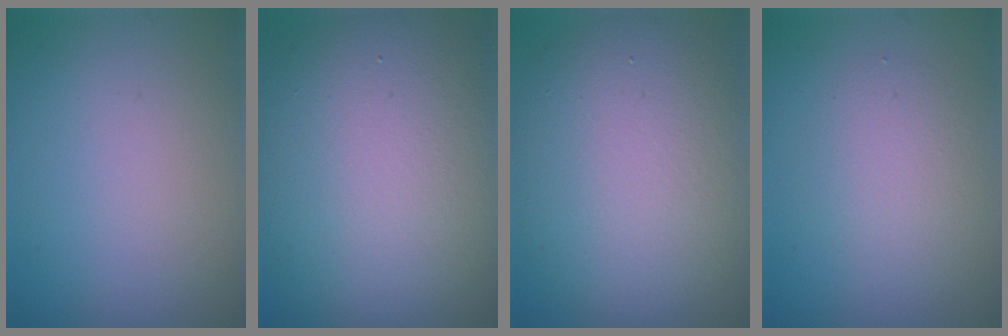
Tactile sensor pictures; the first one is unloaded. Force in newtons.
{"total": 14.1, "press": 14.1, "slide": 0.6}
{"total": 11.4, "press": 11.4, "slide": 1.0}
{"total": 2.6, "press": 2.6, "slide": 0.2}